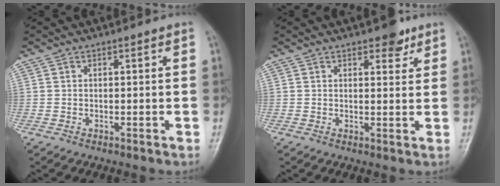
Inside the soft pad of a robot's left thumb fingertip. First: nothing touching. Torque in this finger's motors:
{"motor_torque": [0.25, 0.01, 0.42, 0.04, 0.00]}